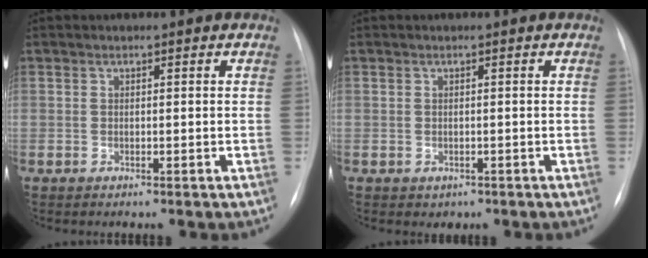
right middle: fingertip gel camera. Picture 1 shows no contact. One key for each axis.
{"total": 1.2, "fx": -0.5, "fy": 1.0, "fz": 0.4, "tx": -0.004, "ty": 0.002, "tz": 0.000}